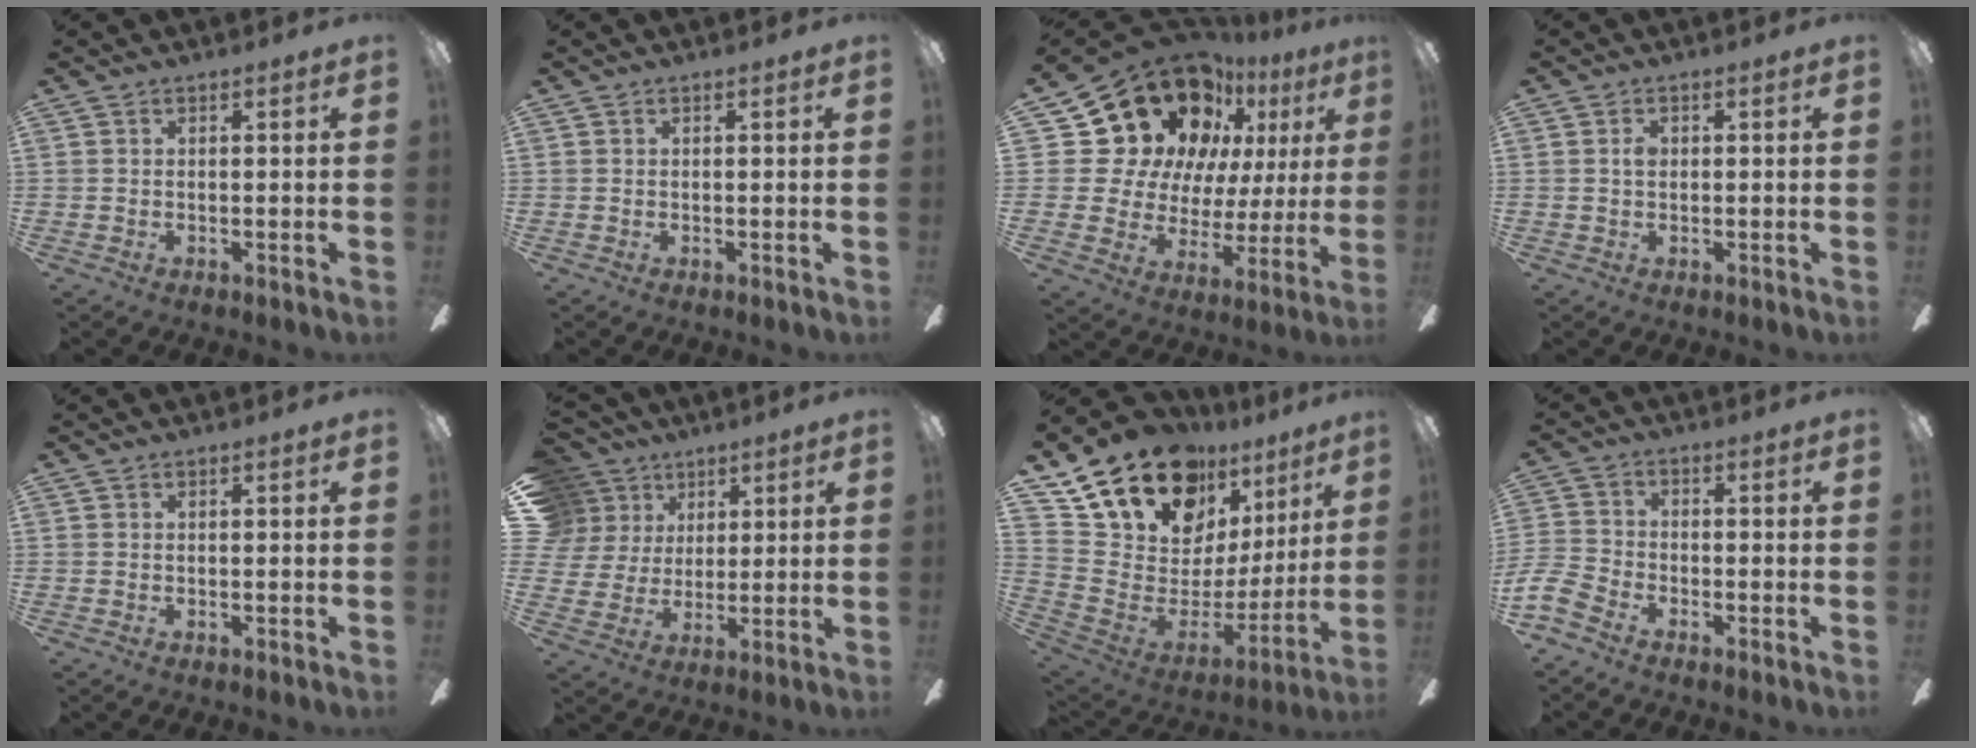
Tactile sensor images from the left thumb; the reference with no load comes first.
{"total": 0.0}
{"total": 23.1, "force": [14.8, 15.0, 9.5], "torque": [-0.175, -0.105, 0.298]}
{"total": 1.7, "force": [0.4, 1.3, 1.1], "torque": [-0.023, 0.004, 0.007]}
{"total": 0.0}
{"total": 11.3, "force": [6.4, 9.1, 2.3], "torque": [-0.066, -0.029, 0.130]}
{"total": 21.6, "force": [16.2, 10.9, 9.2], "torque": [-0.181, -0.109, 0.309]}
{"total": 6.1, "force": [-4.0, 3.5, 2.9], "torque": [-0.074, 0.013, -0.076]}